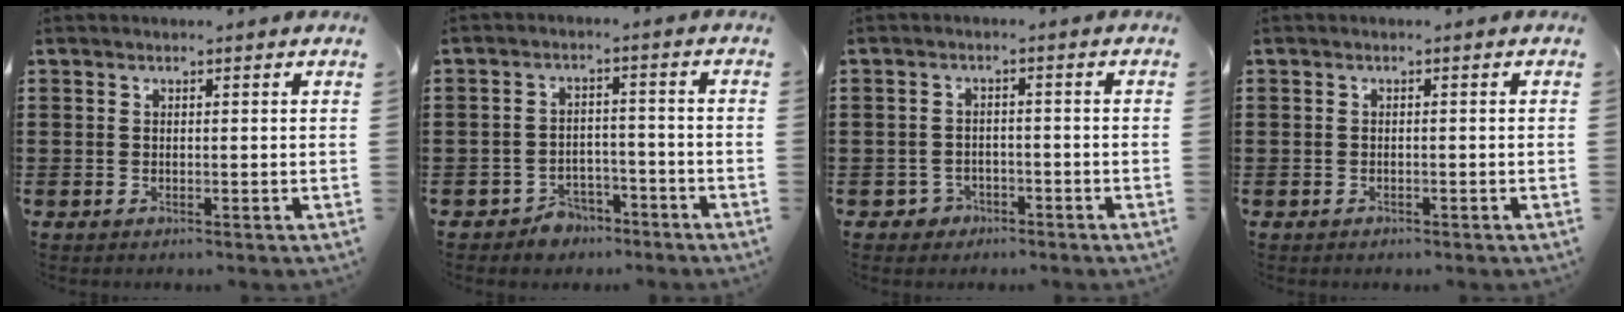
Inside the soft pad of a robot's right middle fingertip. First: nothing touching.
{"total": 3.8, "force": [-3.5, 1.4, 0.2], "torque": [-0.011, 0.008, -0.073]}
{"total": 2.3, "force": [-1.9, 1.3, 0.2], "torque": [-0.012, 0.002, -0.042]}
{"total": 0.9, "force": [-0.7, 0.6, 0.0], "torque": [0.000, 0.003, -0.016]}